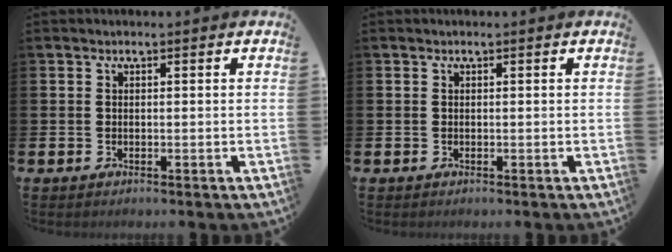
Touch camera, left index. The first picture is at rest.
{"total": 0.0}